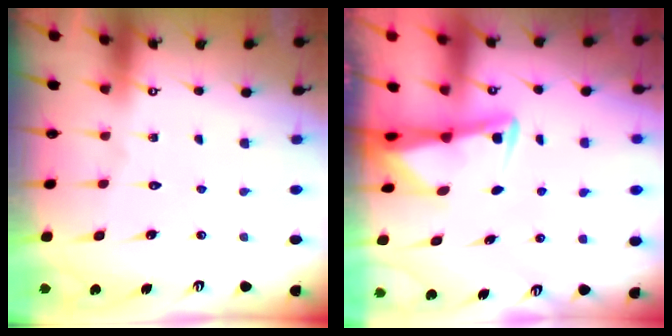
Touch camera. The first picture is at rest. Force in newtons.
{"total": 2.7, "press": 2.6, "slide": 0.6}